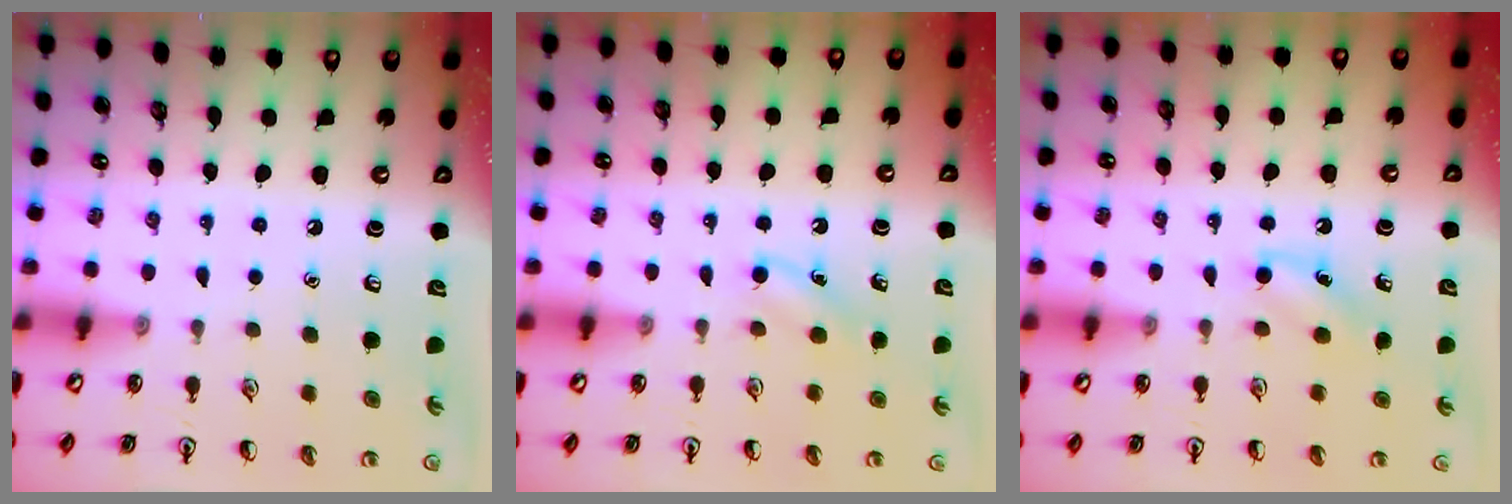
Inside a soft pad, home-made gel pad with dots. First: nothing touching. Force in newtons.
{"total": 4.1, "press": 3.9, "slide": 1.3}
{"total": 4.1, "press": 3.9, "slide": 1.3}